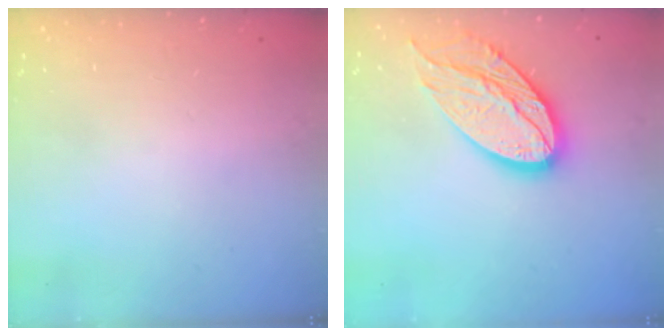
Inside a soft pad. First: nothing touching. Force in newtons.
{"total": 18.4, "press": 18.4, "slide": 1.5}